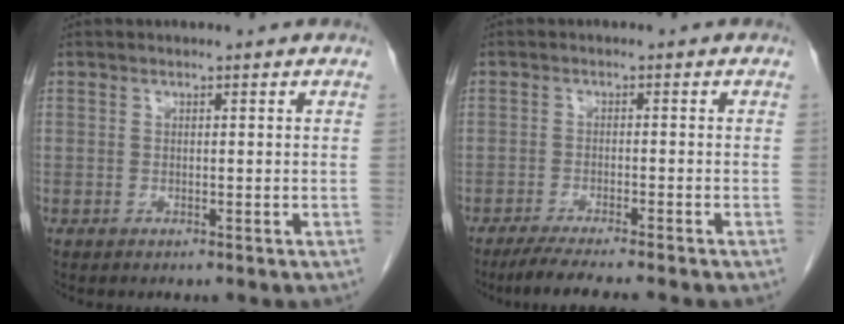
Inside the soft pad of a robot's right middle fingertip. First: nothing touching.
{"total": 6.8, "force": [-5.8, -0.4, 3.6], "torque": [-0.048, -0.018, -0.093]}